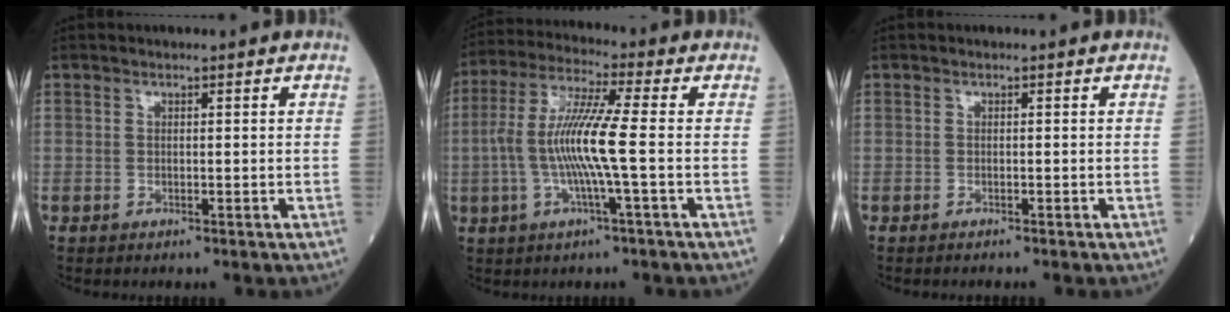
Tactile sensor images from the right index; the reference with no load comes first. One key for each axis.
{"total": 10.3, "fx": -1.3, "fy": -0.1, "fz": 10.2, "tx": -0.208, "ty": 0.010, "tz": -0.035}
{"total": 1.3, "fx": -1.2, "fy": 0.0, "fz": 0.4, "tx": -0.004, "ty": 0.000, "tz": -0.016}